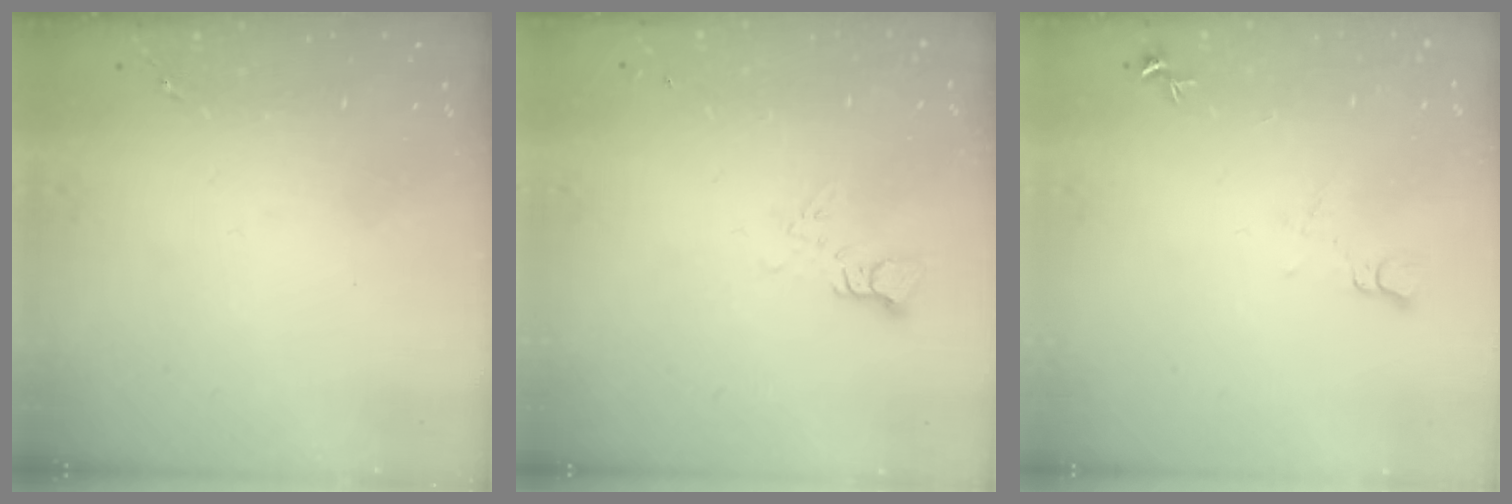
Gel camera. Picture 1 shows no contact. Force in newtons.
{"total": 3.8, "press": 3.8, "slide": 0.3}
{"total": 5.6, "press": 5.5, "slide": 0.6}